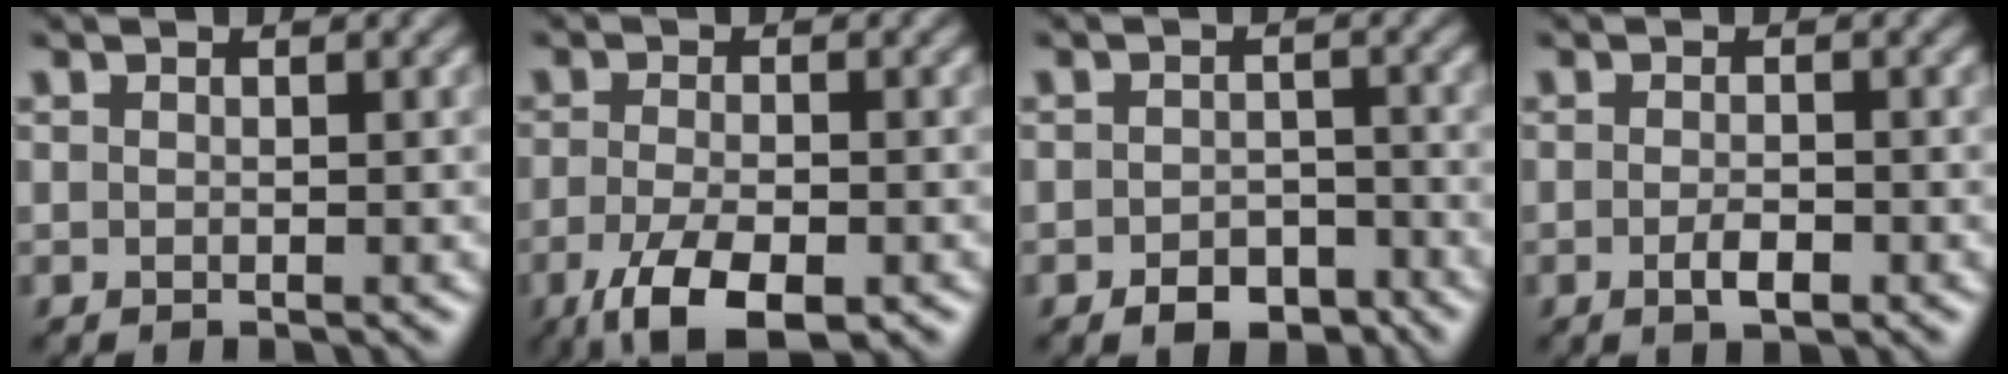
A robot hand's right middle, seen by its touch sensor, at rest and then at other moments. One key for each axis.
{"total": 6.8, "fx": -4.1, "fy": 2.6, "fz": 4.8, "tx": -0.098, "ty": -0.016, "tz": -0.067}
{"total": 3.5, "fx": -2.4, "fy": 2.0, "fz": 1.7, "tx": -0.020, "ty": 0.000, "tz": -0.041}
{"total": 1.7, "fx": -0.9, "fy": 0.6, "fz": 1.3, "tx": -0.025, "ty": 0.000, "tz": -0.015}